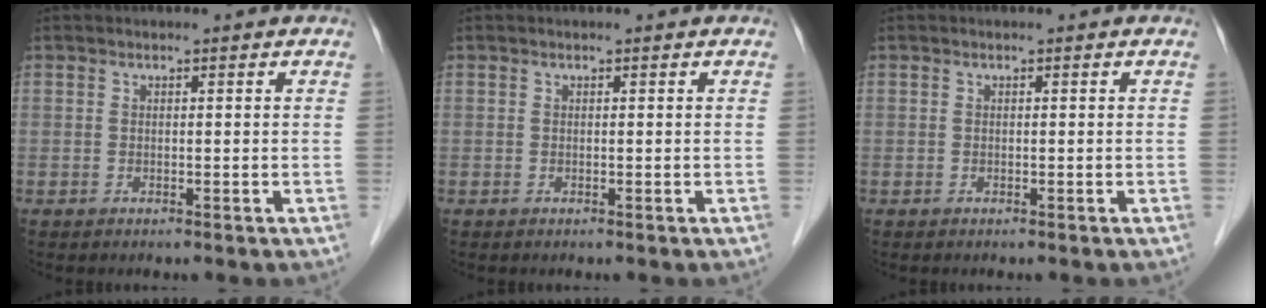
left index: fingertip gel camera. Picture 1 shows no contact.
{"total": 0.0}
{"total": 0.0}